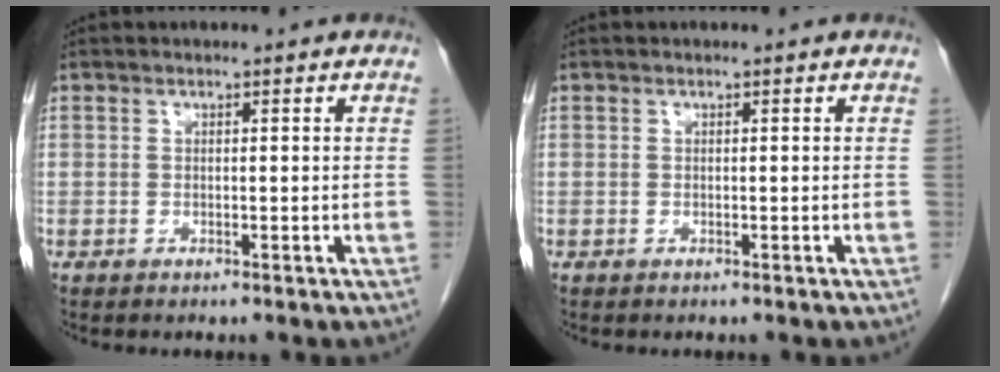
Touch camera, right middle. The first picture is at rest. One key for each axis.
{"total": 0.0}